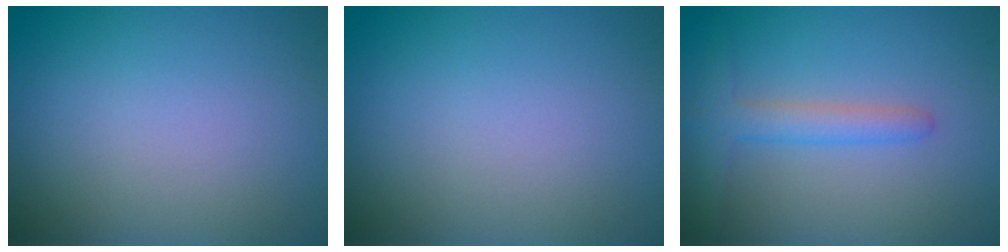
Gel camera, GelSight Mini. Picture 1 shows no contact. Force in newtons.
{"total": 0.0}
{"total": 2.6, "press": 2.6, "slide": 0.2}